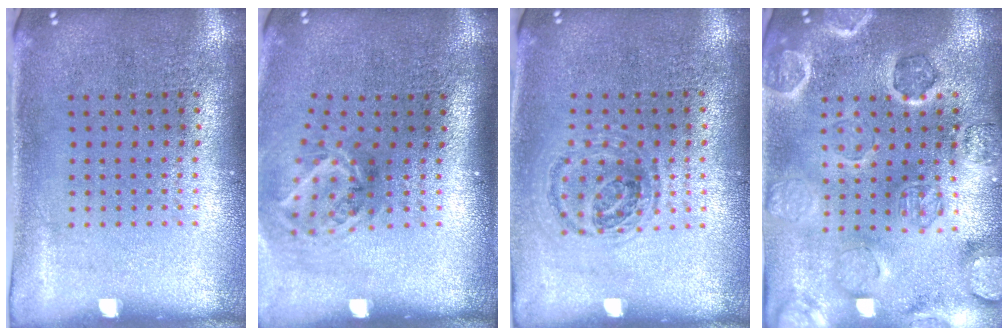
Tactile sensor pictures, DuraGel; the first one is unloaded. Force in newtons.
{"total": 1.9, "press": 1.2, "slide": 1.5}
{"total": 1.1, "press": 1.0, "slide": 0.5}
{"total": 2.6, "press": 2.6, "slide": 0.3}